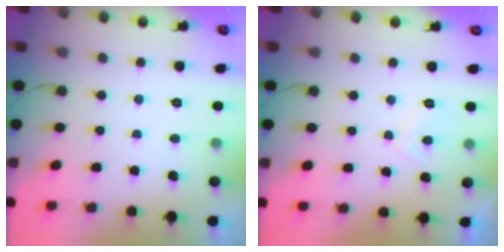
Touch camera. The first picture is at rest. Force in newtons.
{"total": 2.9, "press": 2.8, "slide": 0.8}